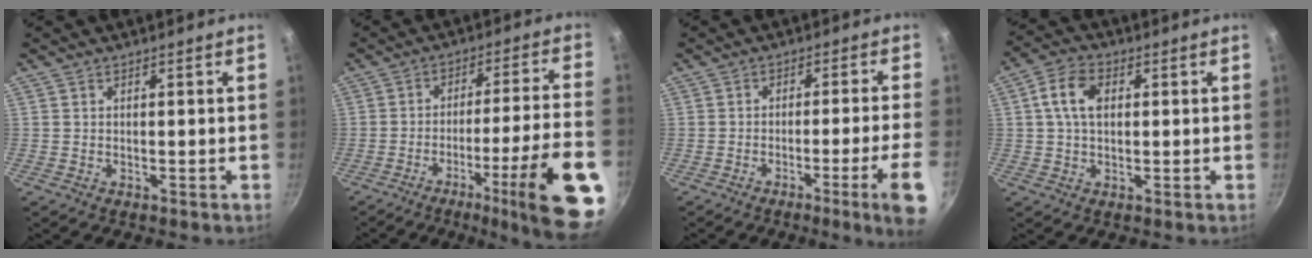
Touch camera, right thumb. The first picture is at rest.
{"total": 20.7, "force": [-9.6, 2.5, 18.2], "torque": [-0.239, 0.038, -0.137]}
{"total": 9.9, "force": [-4.5, -0.5, 8.8], "torque": [-0.129, 0.019, -0.063]}
{"total": 7.0, "force": [1.4, 4.7, 5.0], "torque": [-0.084, 0.012, 0.018]}